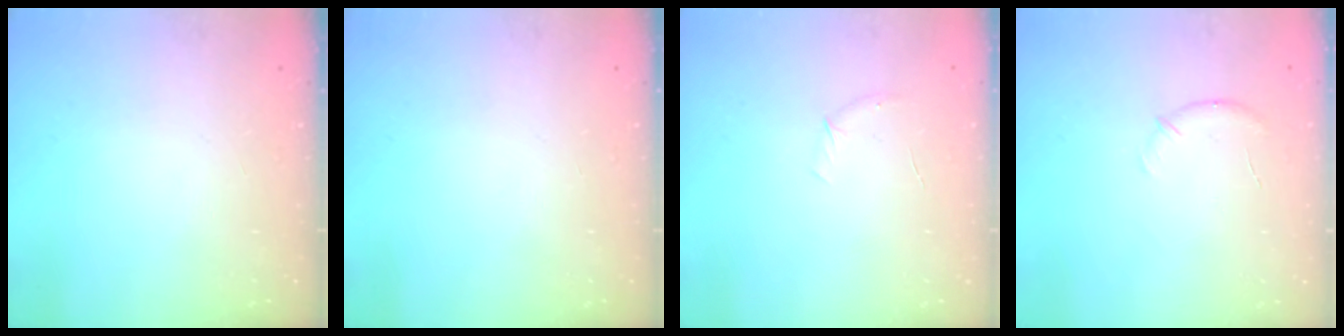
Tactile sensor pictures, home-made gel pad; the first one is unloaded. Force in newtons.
{"total": 0.0}
{"total": 3.8, "press": 3.6, "slide": 1.2}
{"total": 6.9, "press": 6.7, "slide": 1.8}